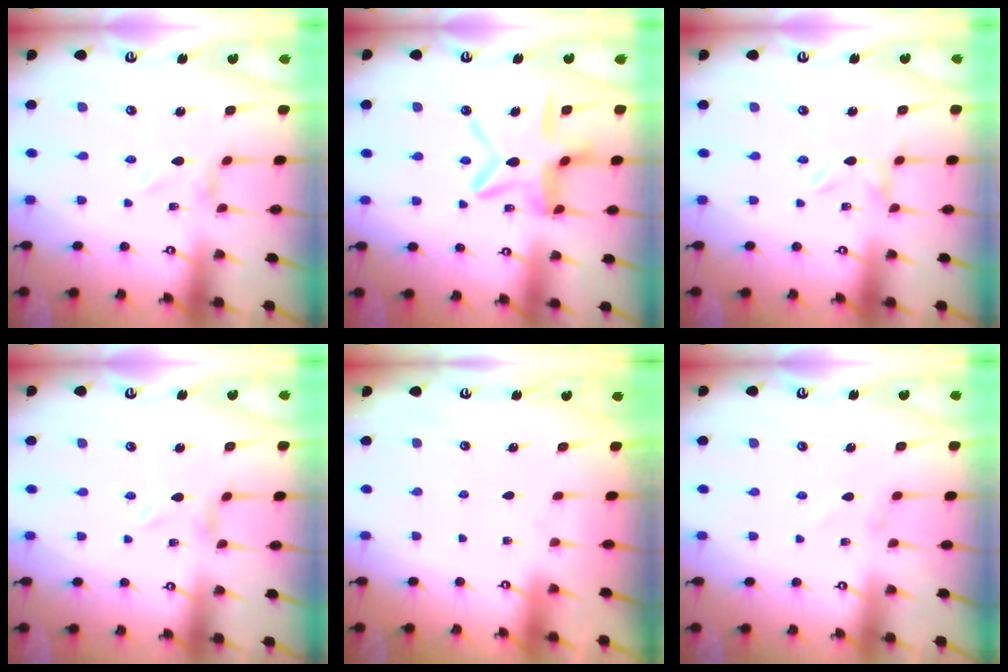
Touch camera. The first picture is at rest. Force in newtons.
{"total": 13.2, "press": 13.2, "slide": 1.1}
{"total": 0.0}
{"total": 0.0}
{"total": 1.6, "press": 1.6, "slide": 0.2}
{"total": 1.1, "press": 1.0, "slide": 0.4}